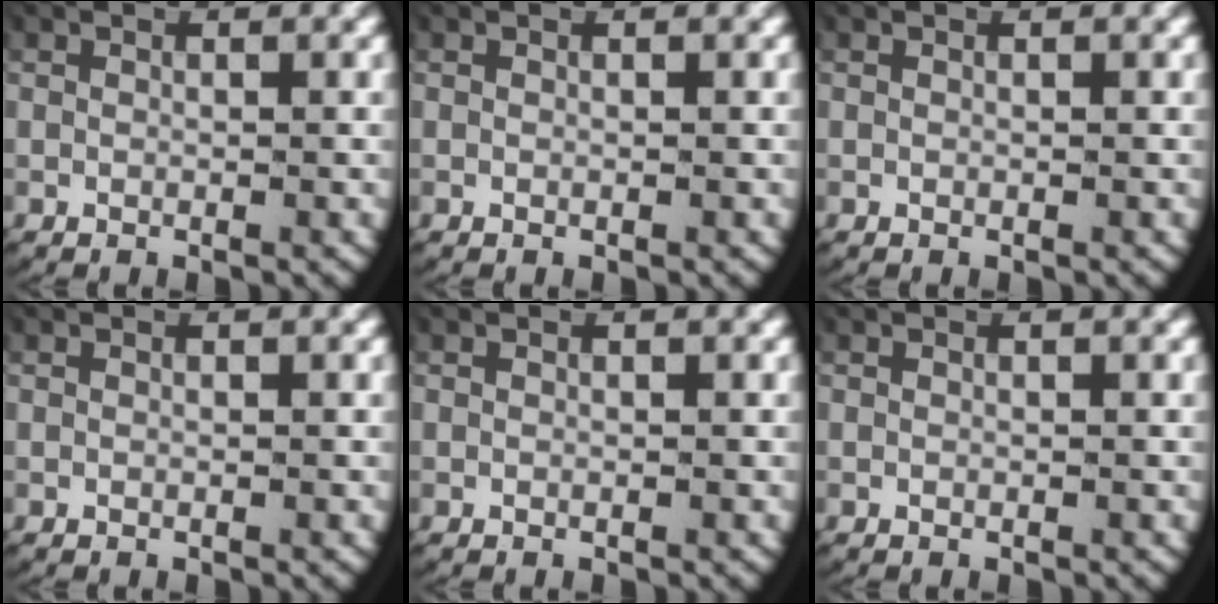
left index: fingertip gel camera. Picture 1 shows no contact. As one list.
[{"total": 0.0}, {"total": 0.0}, {"total": 0.0}, {"total": 0.0}, {"total": 0.0}]